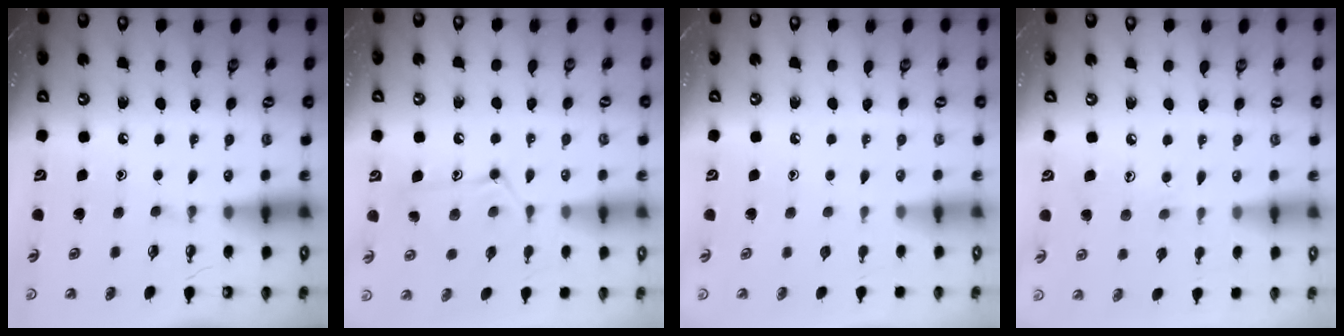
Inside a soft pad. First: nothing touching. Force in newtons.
{"total": 12.4, "press": 12.4, "slide": 0.0}
{"total": 0.0}
{"total": 8.1, "press": 8.0, "slide": 0.5}